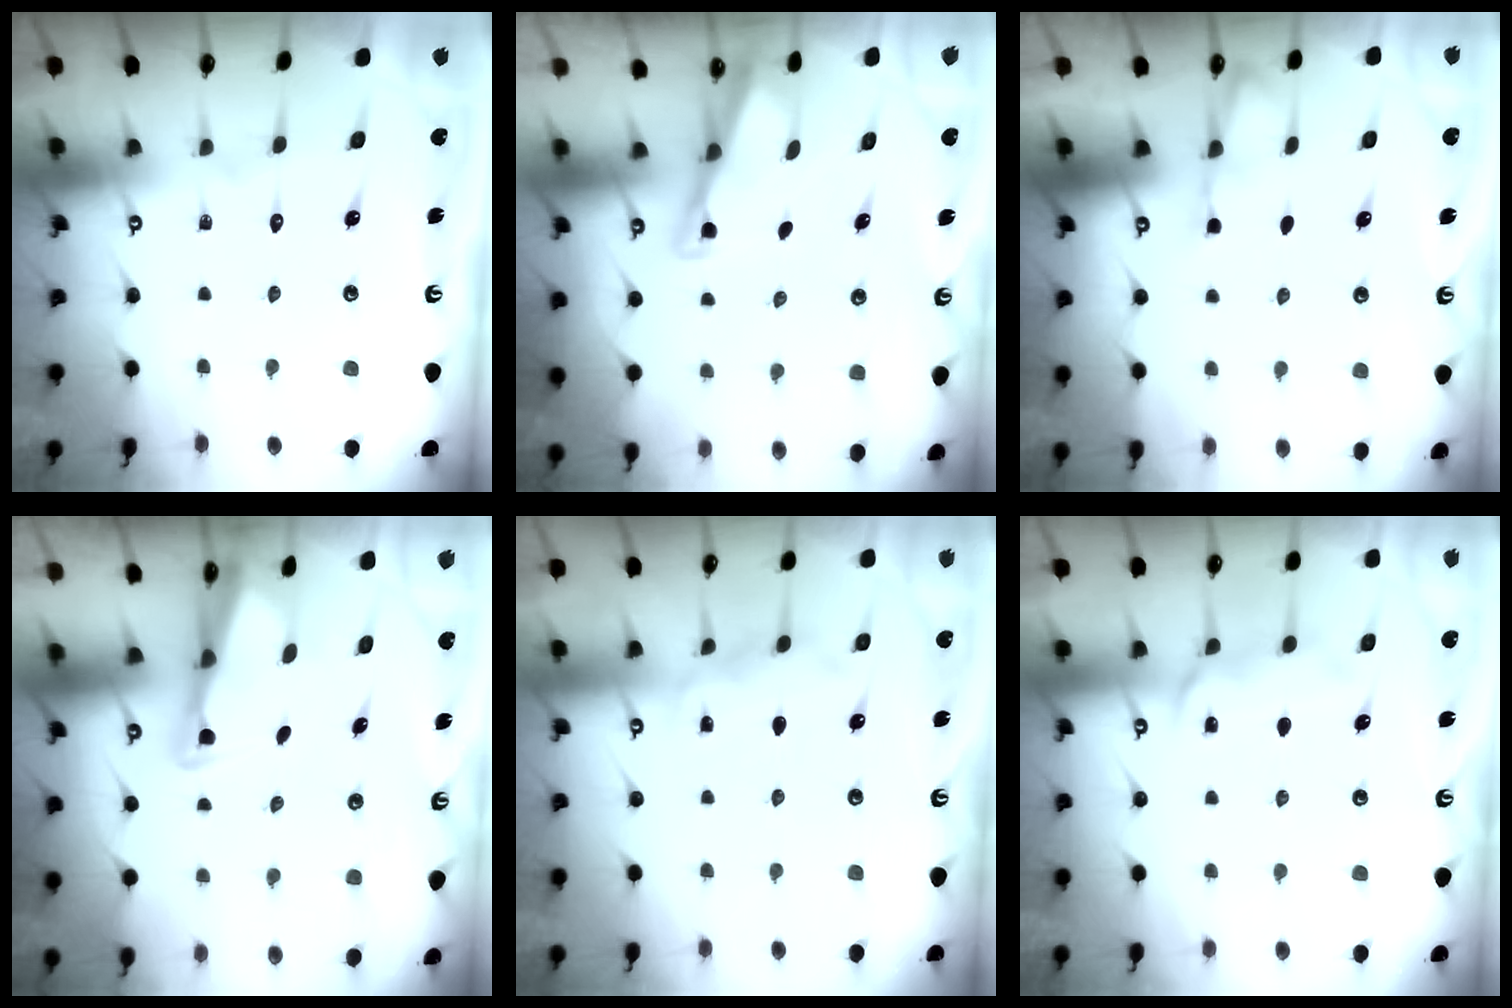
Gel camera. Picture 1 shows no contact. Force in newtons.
{"total": 2.9, "press": 2.9, "slide": 0.2}
{"total": 2.3, "press": 2.3, "slide": 0.4}
{"total": 2.4, "press": 2.4, "slide": 0.5}
{"total": 5.9, "press": 5.9, "slide": 0.3}
{"total": 9.2, "press": 9.1, "slide": 0.9}